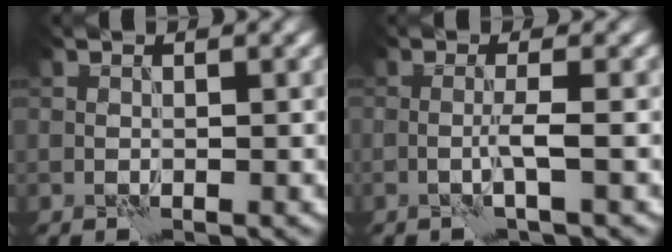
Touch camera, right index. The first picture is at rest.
{"total": 1.4, "force": [-0.3, -0.3, 1.4], "torque": [-0.027, 0.002, -0.010]}